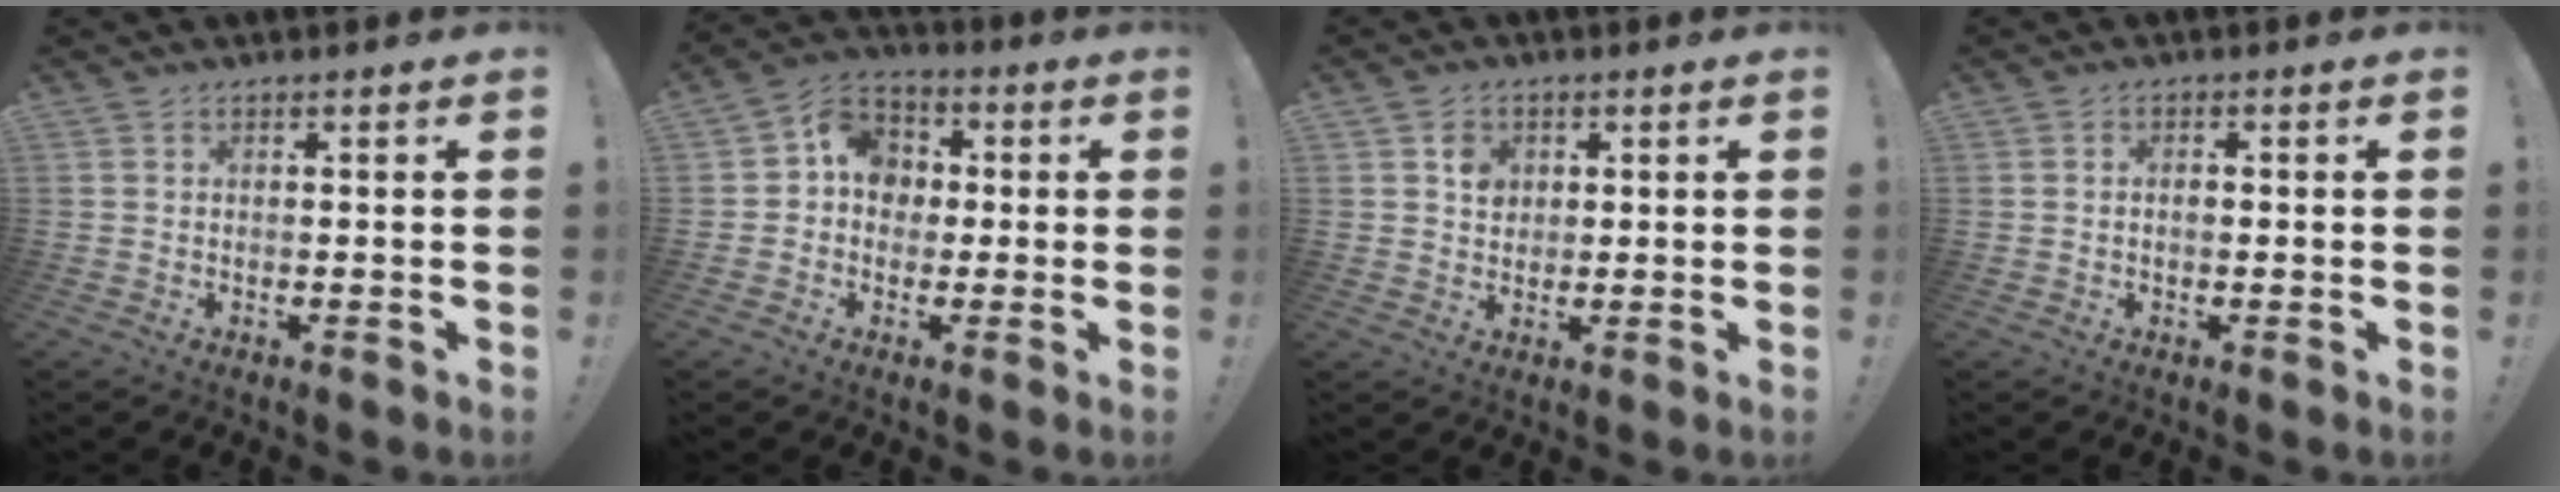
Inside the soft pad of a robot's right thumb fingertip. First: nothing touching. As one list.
[{"total": 10.0, "force": [0.4, 9.0, 4.4], "torque": [-0.056, 0.015, 0.013]}, {"total": 4.3, "force": [1.4, 3.7, 1.7], "torque": [-0.013, -0.006, 0.022]}, {"total": 1.1, "force": [-0.3, 0.8, 0.7], "torque": [-0.008, 0.004, -0.006]}]